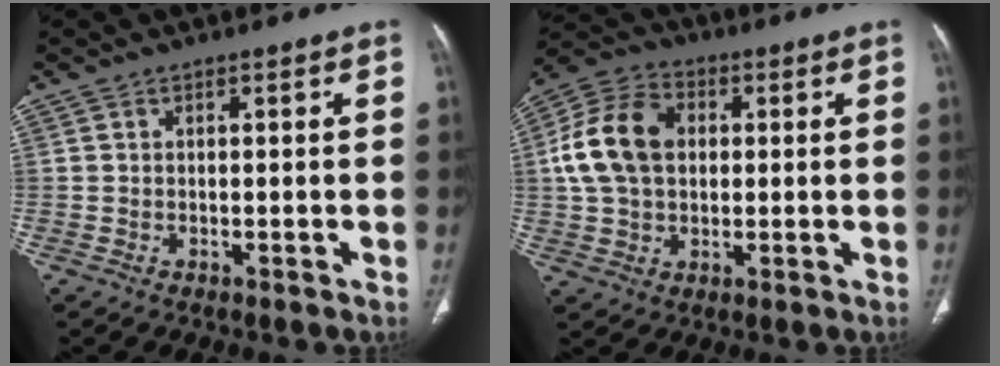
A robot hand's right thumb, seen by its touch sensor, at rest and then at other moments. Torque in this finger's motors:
{"motor_torque": [0.57, 0.89, 0.50, -0.30, 0.28]}